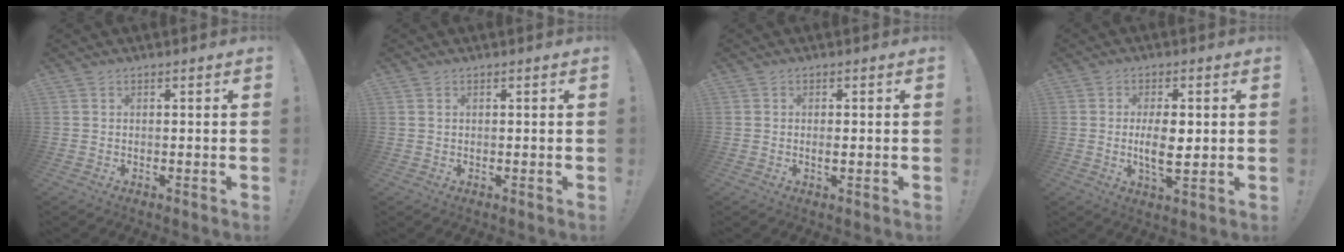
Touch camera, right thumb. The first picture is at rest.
{"total": 0.6, "force": [0.4, 0.4, 0.2], "torque": [-0.006, 0.002, 0.007]}
{"total": 1.6, "force": [-0.2, 0.3, 1.5], "torque": [-0.019, -0.004, -0.004]}
{"total": 8.1, "force": [0.1, 3.1, 7.5], "torque": [-0.129, -0.010, -0.005]}